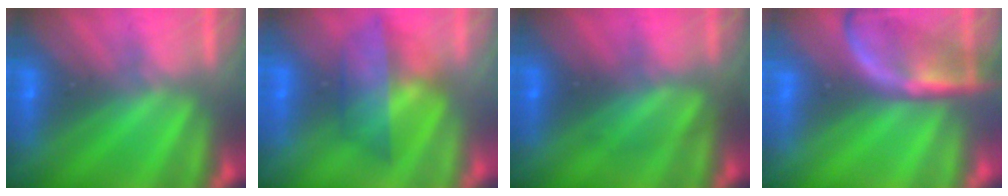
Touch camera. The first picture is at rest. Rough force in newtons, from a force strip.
{"total": 4.3}
{"total": 2.5}
{"total": 2.4}